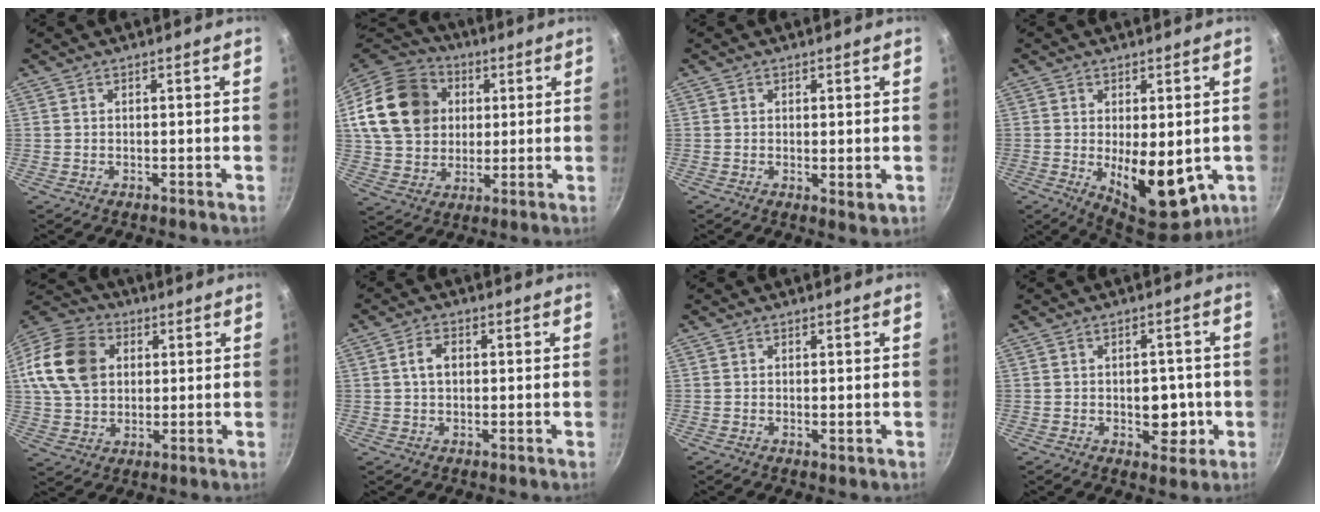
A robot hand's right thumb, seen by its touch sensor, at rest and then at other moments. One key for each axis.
{"total": 20.8, "fx": 4.5, "fy": 16.9, "fz": 11.2, "tx": -0.197, "ty": 0.024, "tz": 0.082}
{"total": 2.3, "fx": 0.1, "fy": 0.9, "fz": 2.1, "tx": -0.033, "ty": -0.009, "tz": 0.002}
{"total": 13.5, "fx": -2.1, "fy": 6.7, "fz": 11.5, "tx": -0.147, "ty": -0.020, "tz": -0.013}
{"total": 16.8, "fx": 3.7, "fy": 12.9, "fz": 10.1, "tx": -0.176, "ty": 0.018, "tz": 0.060}
{"total": 3.7, "fx": 0.5, "fy": 2.5, "fz": 2.7, "tx": -0.039, "ty": 0.010, "tz": 0.004}
{"total": 0.8, "fx": 0.1, "fy": 0.3, "fz": 0.7, "tx": -0.013, "ty": -0.002, "tz": -0.001}
{"total": 6.9, "fx": -1.1, "fy": 4.6, "fz": 5.0, "tx": -0.031, "ty": 0.007, "tz": -0.010}